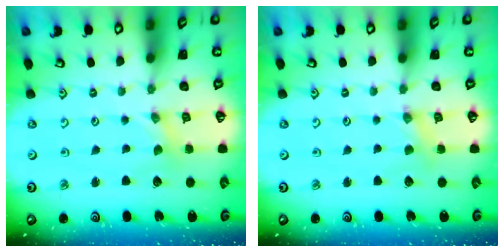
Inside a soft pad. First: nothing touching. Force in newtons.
{"total": 2.5, "press": 2.5, "slide": 0.3}